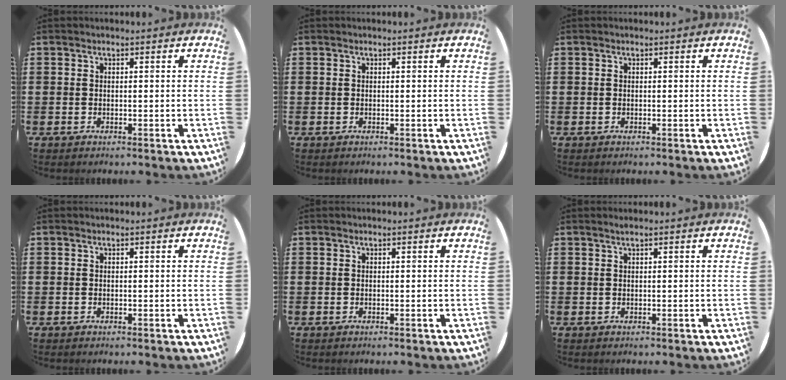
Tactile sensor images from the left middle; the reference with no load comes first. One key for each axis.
{"total": 0.0}
{"total": 0.0}
{"total": 0.0}
{"total": 0.0}
{"total": 0.6, "fx": 0.3, "fy": -0.1, "fz": 0.4, "tx": -0.005, "ty": -0.001, "tz": 0.007}